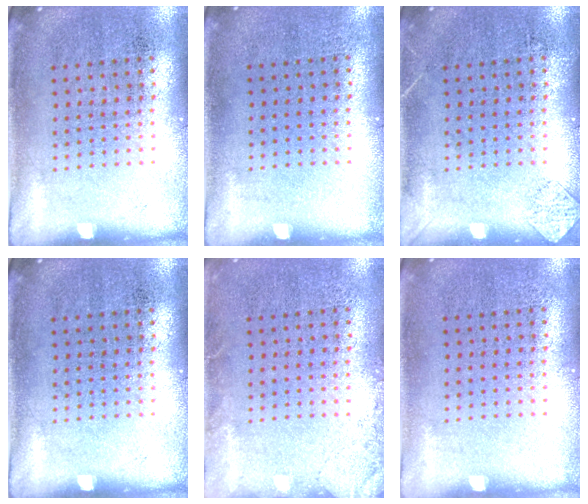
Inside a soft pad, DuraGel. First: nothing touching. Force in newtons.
{"total": 0.0}
{"total": 1.1, "press": 1.1, "slide": 0.1}
{"total": 0.0}
{"total": 1.4, "press": 1.4, "slide": 0.3}
{"total": 0.0}